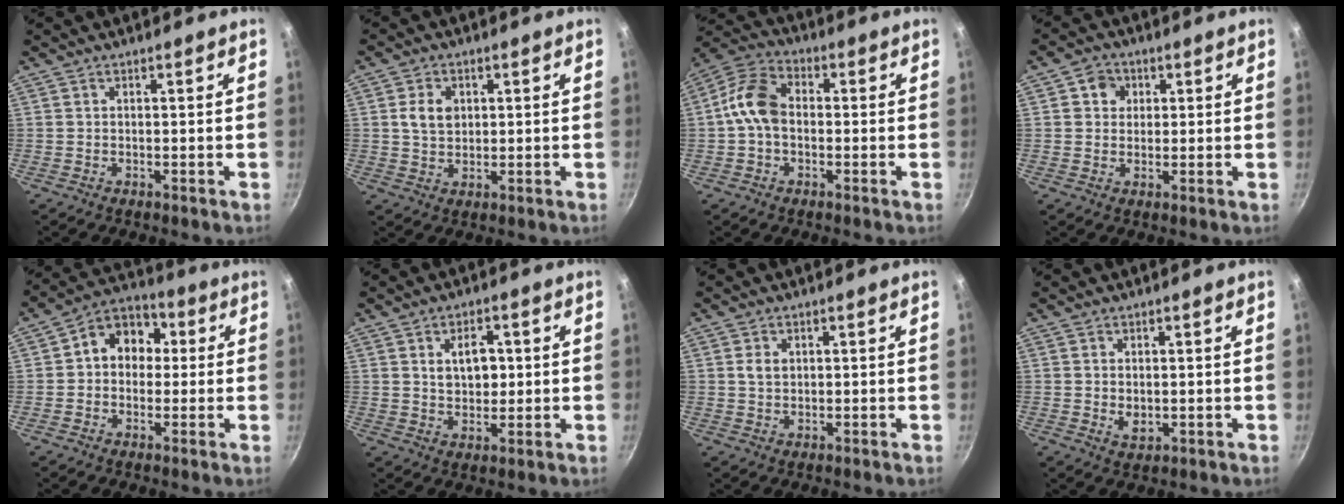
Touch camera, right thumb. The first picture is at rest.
{"total": 5.2, "force": [1.1, 3.9, 3.2], "torque": [-0.043, -0.001, 0.020]}
{"total": 9.3, "force": [-0.5, 6.6, 6.5], "torque": [-0.107, 0.030, -0.030]}
{"total": 4.6, "force": [1.3, 4.1, 1.4], "torque": [0.007, 0.001, 0.016]}
{"total": 9.7, "force": [1.0, 8.0, 5.5], "torque": [-0.039, 0.024, -0.007]}
{"total": 6.6, "force": [1.3, 4.4, 4.7], "torque": [-0.054, -0.005, 0.023]}
{"total": 2.5, "force": [0.6, 1.9, 1.5], "torque": [-0.021, 0.000, 0.011]}
{"total": 2.7, "force": [0.1, 1.9, 1.9], "torque": [-0.033, -0.007, 0.007]}